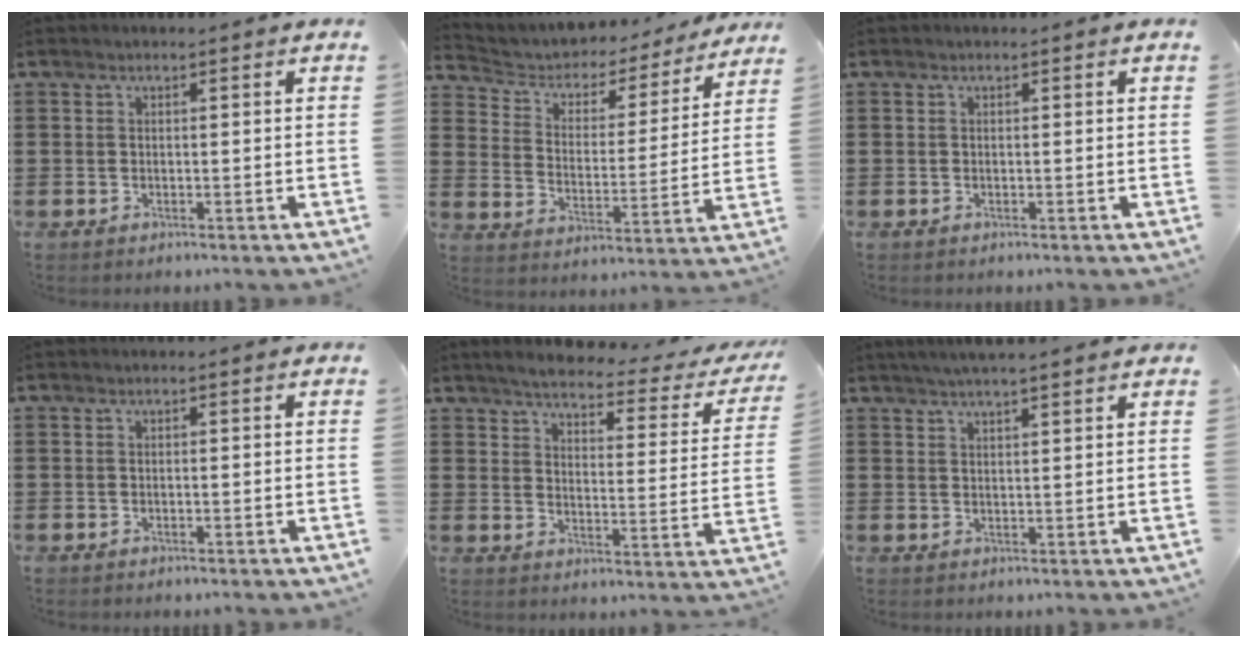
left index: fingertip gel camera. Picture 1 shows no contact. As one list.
[{"total": 3.7, "force": [3.1, 2.0, 0.6], "torque": [-0.037, -0.024, 0.043]}, {"total": 0.0}, {"total": 0.0}, {"total": 3.8, "force": [3.4, 0.2, 1.8], "torque": [-0.056, -0.024, 0.051]}, {"total": 2.8, "force": [2.5, -0.4, 1.2], "torque": [-0.028, -0.002, 0.046]}]